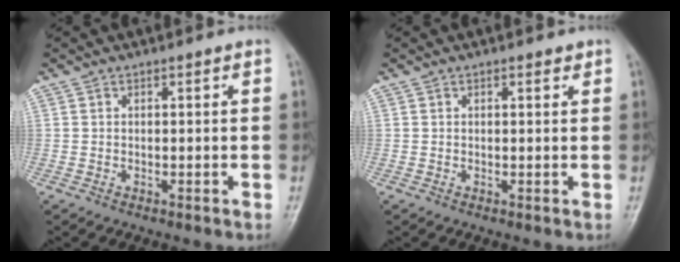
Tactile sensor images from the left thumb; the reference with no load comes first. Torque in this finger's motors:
{"motor_torque": [-0.09, -0.03, -0.17, -0.25, 0.03]}